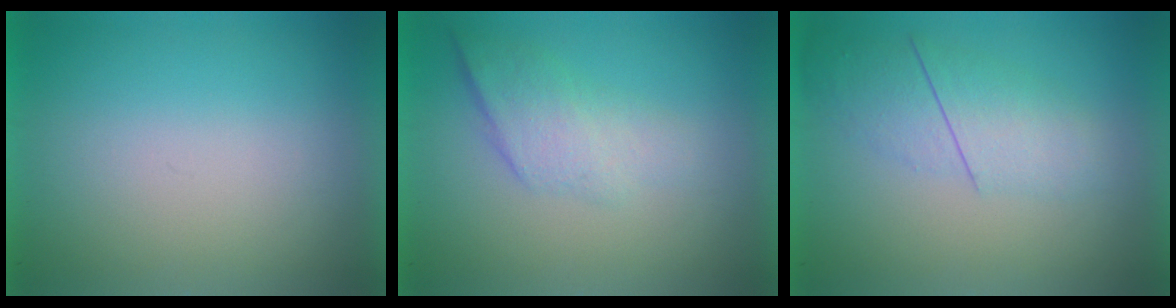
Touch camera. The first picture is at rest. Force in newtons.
{"total": 2.3}
{"total": 2.3}